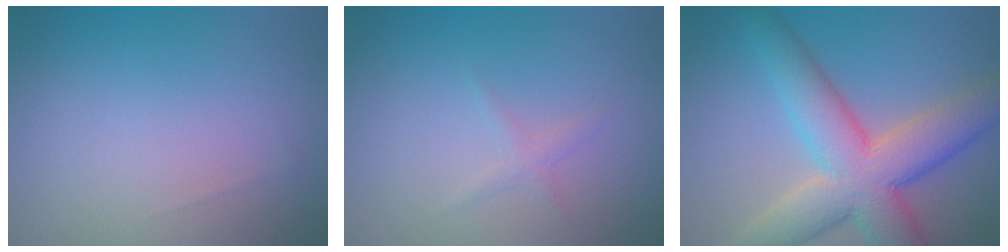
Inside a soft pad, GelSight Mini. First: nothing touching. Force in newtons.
{"total": 1.0, "press": 1.0, "slide": 0.1}
{"total": 9.7, "press": 9.7, "slide": 0.2}